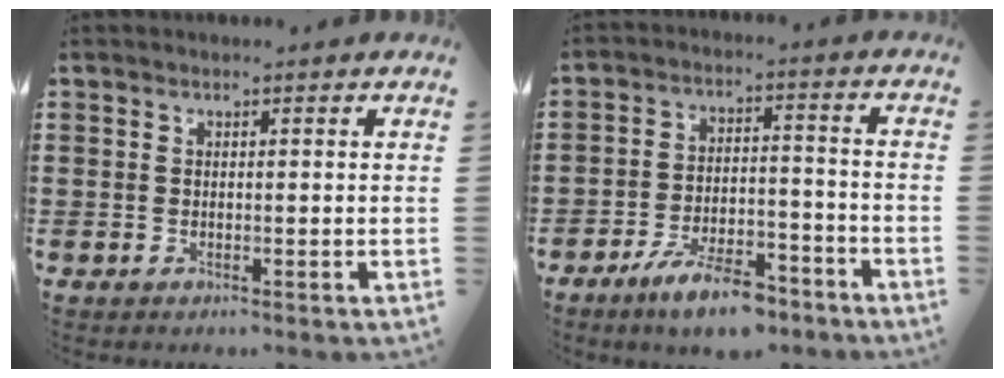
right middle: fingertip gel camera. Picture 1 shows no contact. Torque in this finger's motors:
{"motor_torque": [1.90, -0.24, 0.08, 0.07]}